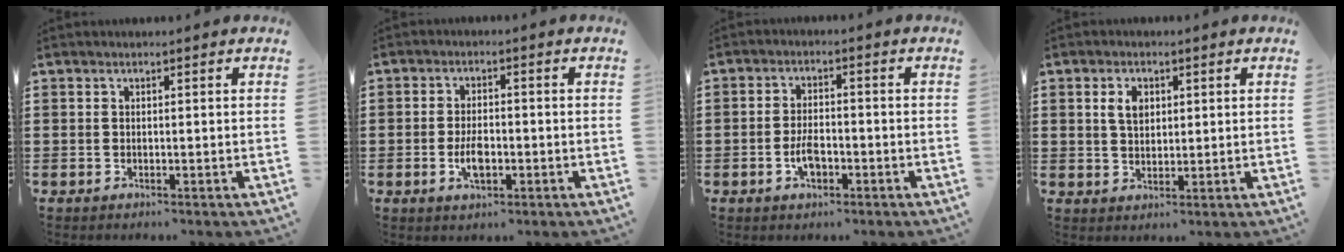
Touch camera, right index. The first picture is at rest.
{"total": 4.0, "force": [-1.1, 1.9, 3.4], "torque": [-0.075, -0.001, -0.023]}
{"total": 4.0, "force": [-1.5, 1.9, 3.2], "torque": [-0.070, 0.000, -0.030]}
{"total": 3.5, "force": [1.0, 2.3, 2.5], "torque": [-0.057, 0.012, 0.017]}